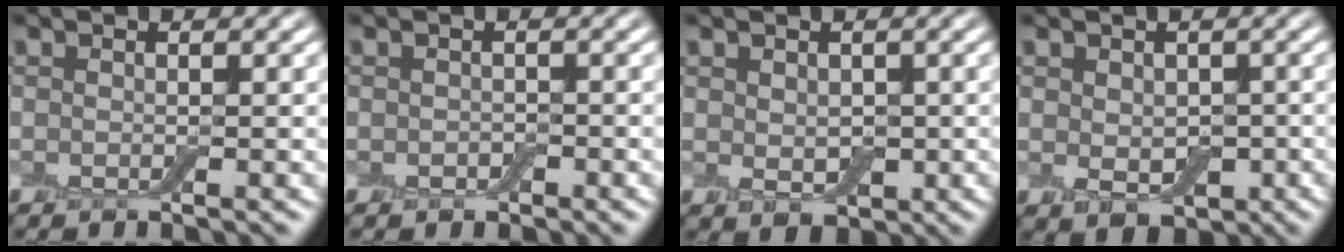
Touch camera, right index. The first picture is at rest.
{"total": 0.8, "force": [-0.3, 0.7, 0.4], "torque": [-0.006, -0.003, -0.006]}
{"total": 2.3, "force": [0.1, 1.7, 1.6], "torque": [-0.025, -0.005, 0.007]}
{"total": 3.7, "force": [-0.4, 2.5, 2.7], "torque": [-0.043, -0.010, -0.001]}